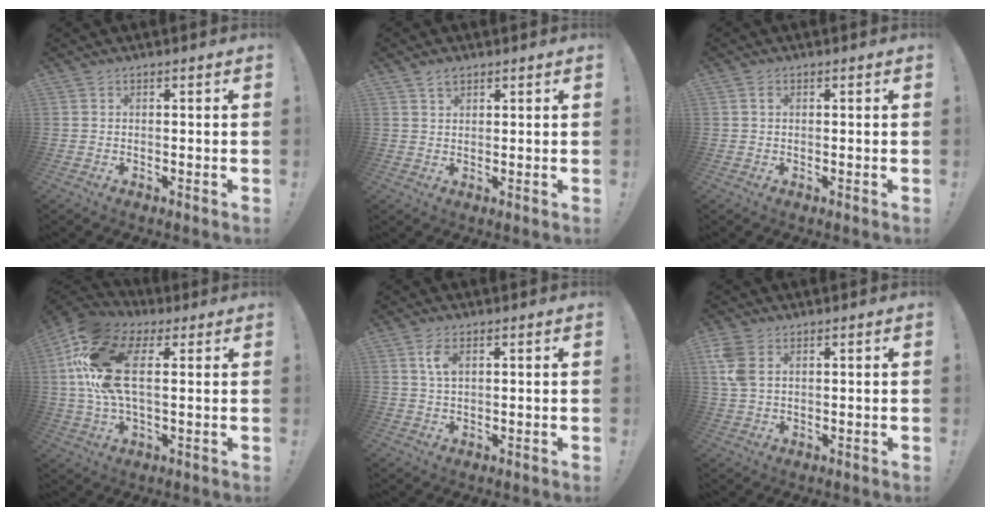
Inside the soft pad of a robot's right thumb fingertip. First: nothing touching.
{"total": 2.3, "force": [1.7, 1.2, 1.0], "torque": [-0.014, -0.006, 0.030]}
{"total": 1.0, "force": [0.4, 0.7, 0.7], "torque": [-0.013, 0.002, 0.005]}
{"total": 19.2, "force": [4.6, 10.3, 15.5], "torque": [-0.313, 0.004, 0.081]}
{"total": 4.6, "force": [1.8, 2.3, 3.6], "torque": [-0.064, 0.000, 0.030]}
{"total": 6.7, "force": [2.8, 4.1, 4.5], "torque": [-0.096, -0.003, 0.056]}